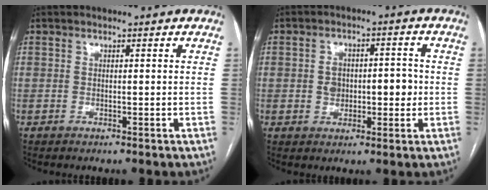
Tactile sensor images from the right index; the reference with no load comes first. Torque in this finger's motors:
{"motor_torque": [0.81, 0.11, 0.40, 0.07]}